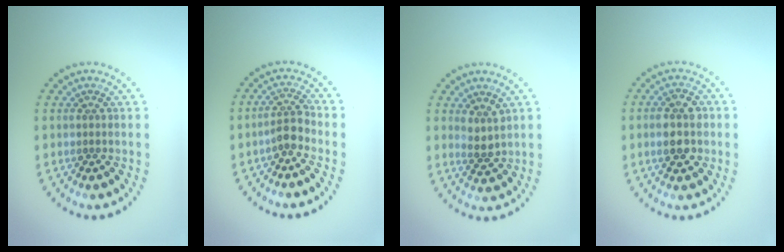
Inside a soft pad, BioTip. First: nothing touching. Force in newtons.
{"total": 2.2, "press": 1.9, "slide": 1.1}
{"total": 2.1, "press": 1.7, "slide": 1.2}
{"total": 3.5, "press": 3.5, "slide": 0.1}